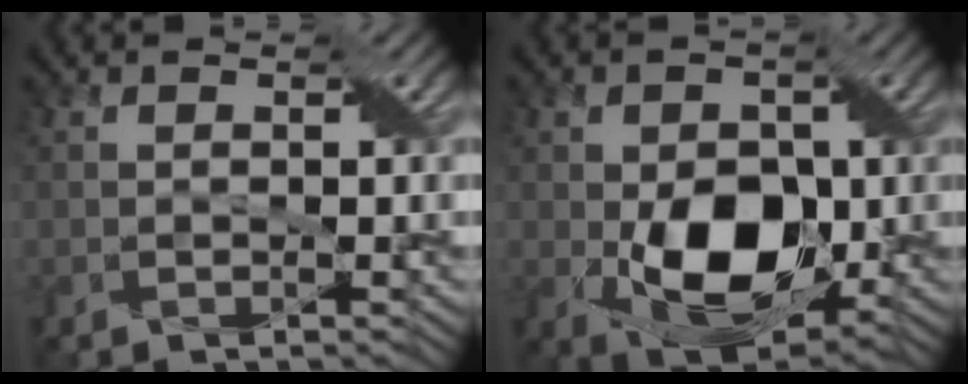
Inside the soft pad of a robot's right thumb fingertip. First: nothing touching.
{"total": 10.8, "force": [-1.8, 7.0, 8.0], "torque": [-0.138, -0.012, -0.025]}